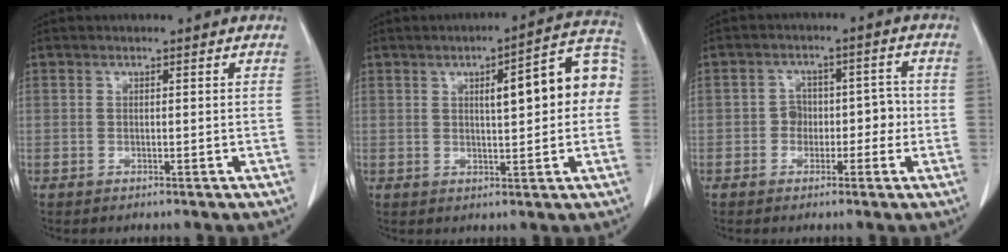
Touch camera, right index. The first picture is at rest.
{"total": 11.2, "force": [1.5, 2.5, 10.8], "torque": [-0.140, 0.039, 0.019]}
{"total": 4.7, "force": [-0.9, 3.5, 2.9], "torque": [-0.023, 0.033, -0.010]}